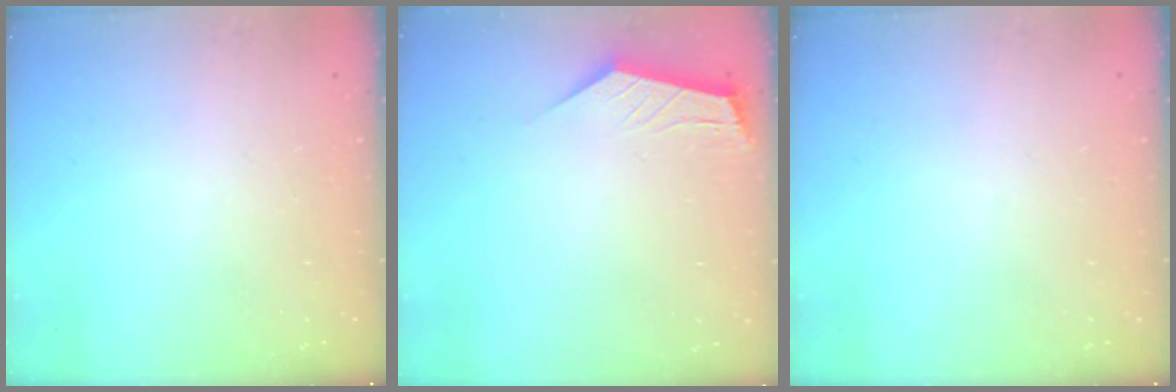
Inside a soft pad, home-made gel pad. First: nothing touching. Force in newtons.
{"total": 2.5, "press": 2.4, "slide": 0.3}
{"total": 0.0}